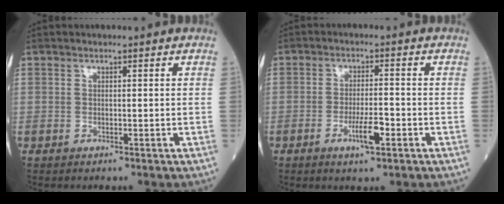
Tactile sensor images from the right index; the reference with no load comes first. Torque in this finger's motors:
{"motor_torque": [0.55, -0.42, 0.29, 0.03]}